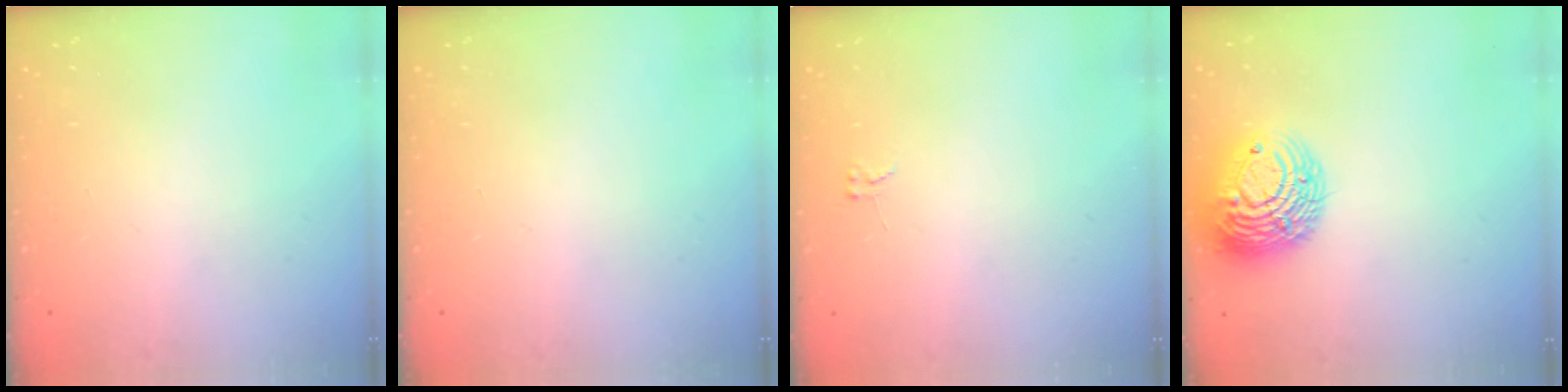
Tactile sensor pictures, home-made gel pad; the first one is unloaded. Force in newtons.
{"total": 0.0}
{"total": 2.6, "press": 2.6, "slide": 0.3}
{"total": 13.0, "press": 12.9, "slide": 2.0}